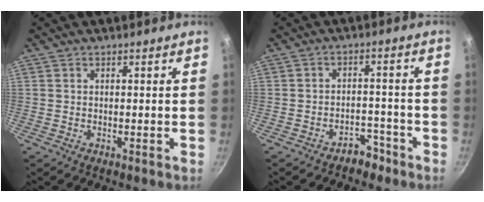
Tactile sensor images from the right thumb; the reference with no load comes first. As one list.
[{"total": 4.3, "force": [-3.3, 2.4, 1.3], "torque": [0.004, 0.042, -0.041]}]